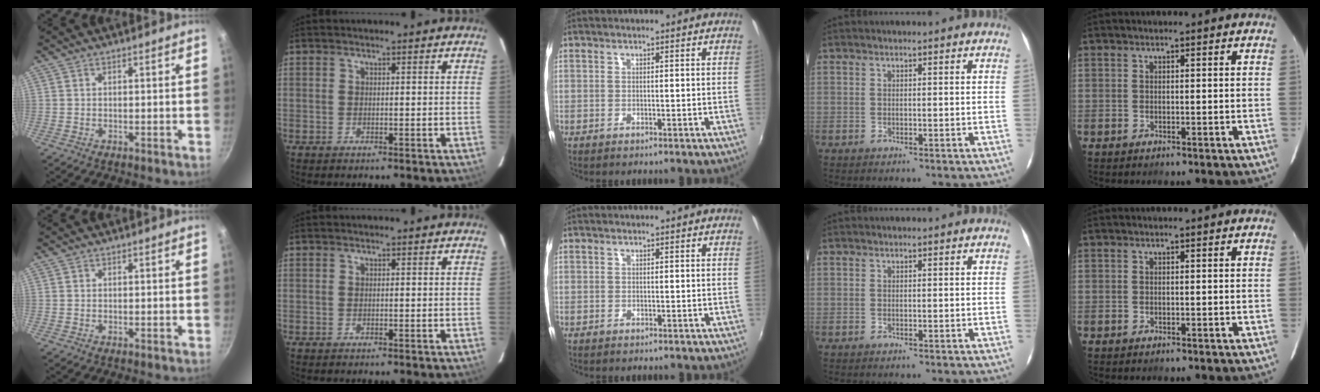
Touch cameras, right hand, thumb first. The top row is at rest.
{}